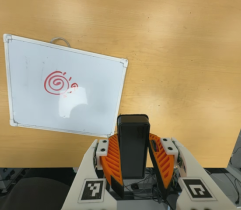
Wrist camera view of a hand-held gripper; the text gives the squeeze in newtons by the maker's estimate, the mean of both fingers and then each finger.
{"total": 6.8, "left": 6.0, "right": 7.5}